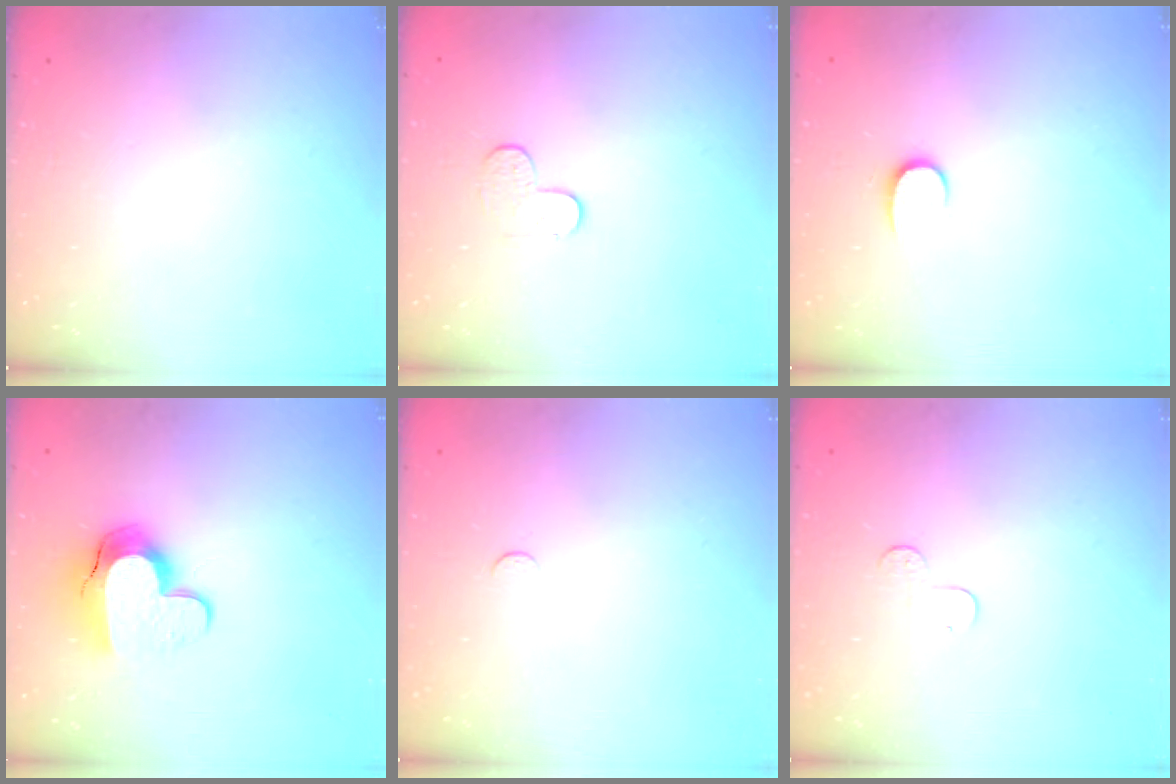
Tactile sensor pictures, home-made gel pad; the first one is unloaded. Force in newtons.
{"total": 6.2, "press": 6.1, "slide": 0.5}
{"total": 5.7, "press": 5.7, "slide": 0.7}
{"total": 12.1, "press": 12.1, "slide": 0.9}
{"total": 2.4, "press": 2.4, "slide": 0.3}
{"total": 4.5, "press": 4.5, "slide": 0.4}